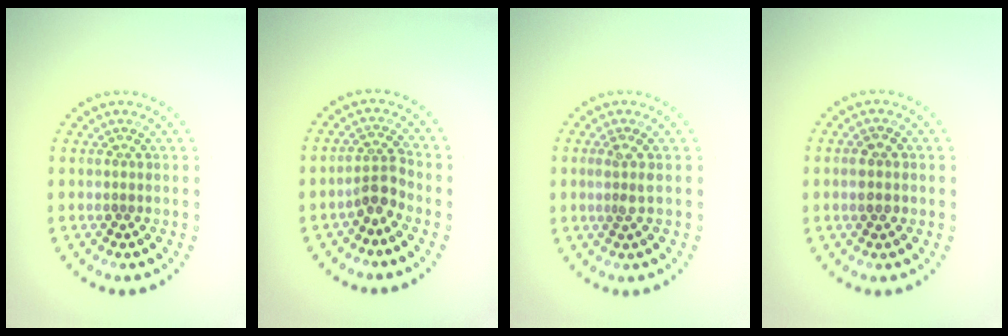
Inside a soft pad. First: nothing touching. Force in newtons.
{"total": 2.4, "press": 1.8, "slide": 1.6}
{"total": 1.4, "press": 1.0, "slide": 0.9}
{"total": 1.4, "press": 1.4, "slide": 0.2}